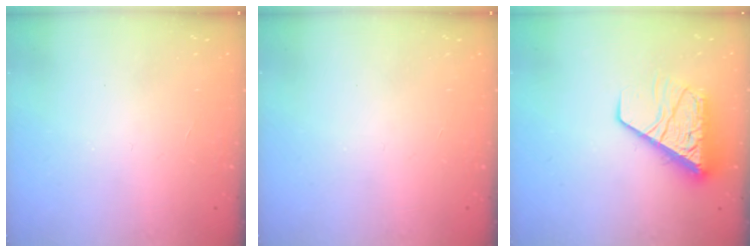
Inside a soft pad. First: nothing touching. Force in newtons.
{"total": 0.0}
{"total": 12.0, "press": 11.9, "slide": 1.4}